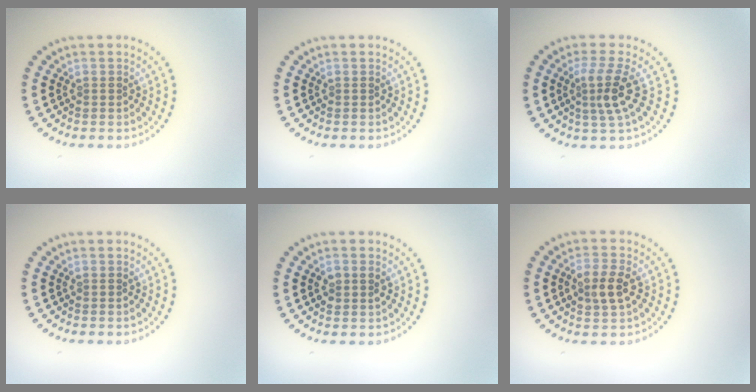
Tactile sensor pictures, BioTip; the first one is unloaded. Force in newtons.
{"total": 0.0}
{"total": 3.1, "press": 2.2, "slide": 2.2}
{"total": 0.0}
{"total": 1.4, "press": 1.4, "slide": 0.2}
{"total": 2.7, "press": 2.7, "slide": 0.4}